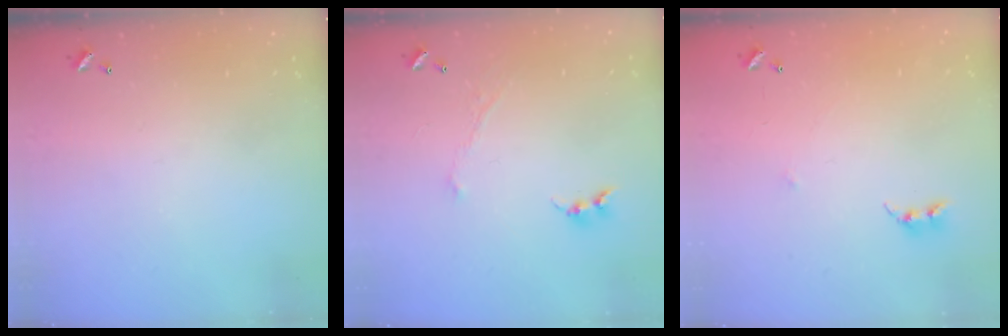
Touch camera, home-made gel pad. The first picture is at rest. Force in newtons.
{"total": 1.0, "press": 0.9, "slide": 0.4}
{"total": 4.4, "press": 4.4, "slide": 0.3}